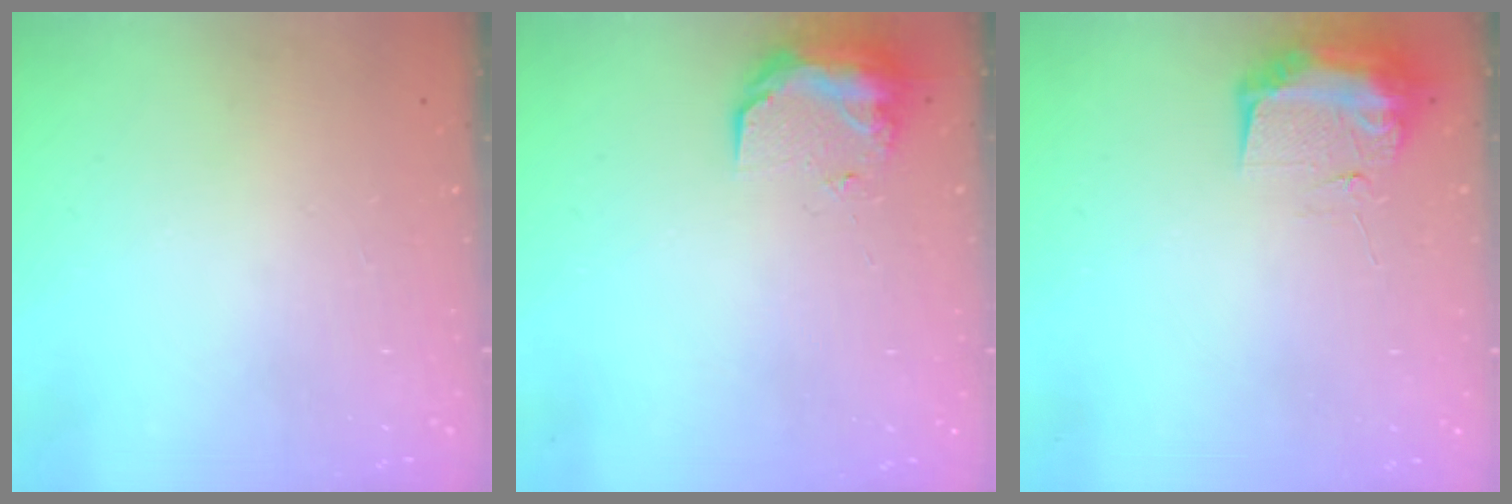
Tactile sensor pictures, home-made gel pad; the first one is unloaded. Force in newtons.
{"total": 9.9, "press": 9.4, "slide": 3.1}
{"total": 9.4, "press": 9.4, "slide": 0.9}